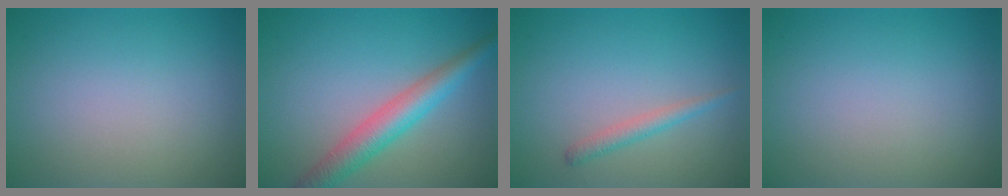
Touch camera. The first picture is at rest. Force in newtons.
{"total": 4.4, "press": 4.4, "slide": 0.2}
{"total": 1.5, "press": 1.5, "slide": 0.1}
{"total": 0.0}